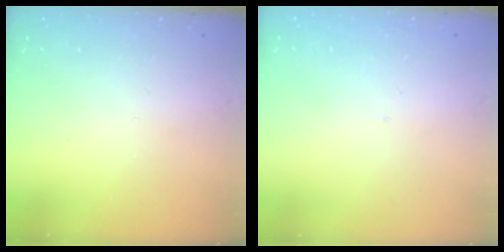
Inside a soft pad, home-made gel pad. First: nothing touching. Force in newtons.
{"total": 1.7, "press": 1.6, "slide": 0.1}